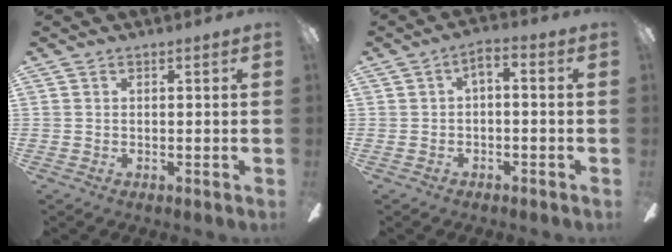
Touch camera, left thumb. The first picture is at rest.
{"total": 2.4, "force": [-1.5, 1.2, 1.4], "torque": [-0.024, 0.012, -0.031]}